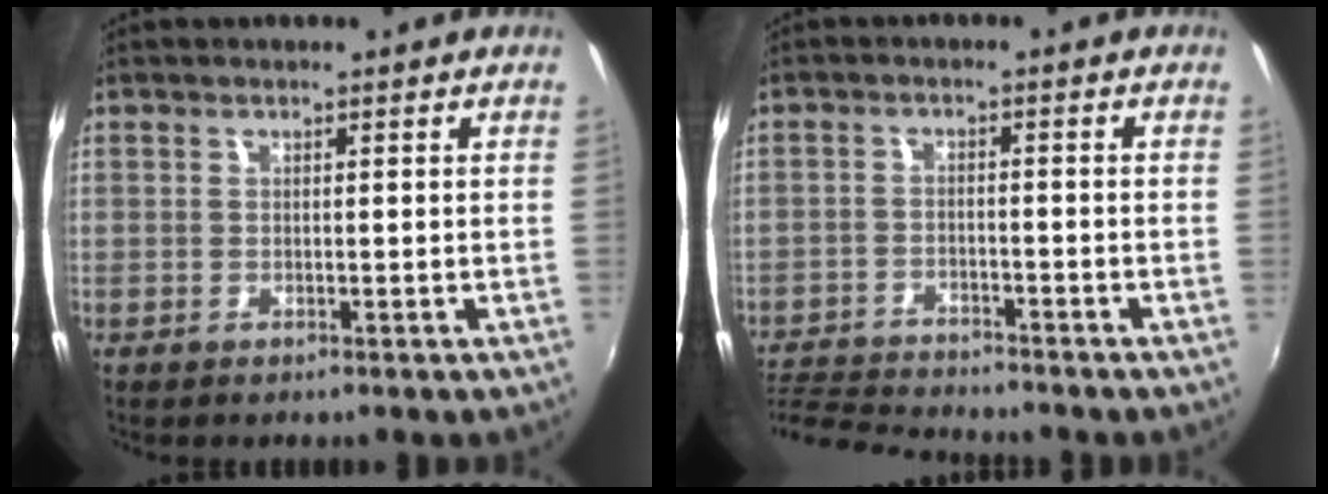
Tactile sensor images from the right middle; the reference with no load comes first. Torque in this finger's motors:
{"motor_torque": [0.83, -0.97, 0.21, 0.11]}